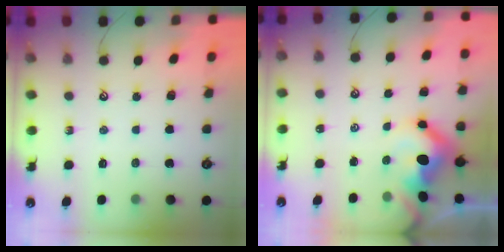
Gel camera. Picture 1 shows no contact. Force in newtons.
{"total": 9.3, "press": 9.2, "slide": 1.3}